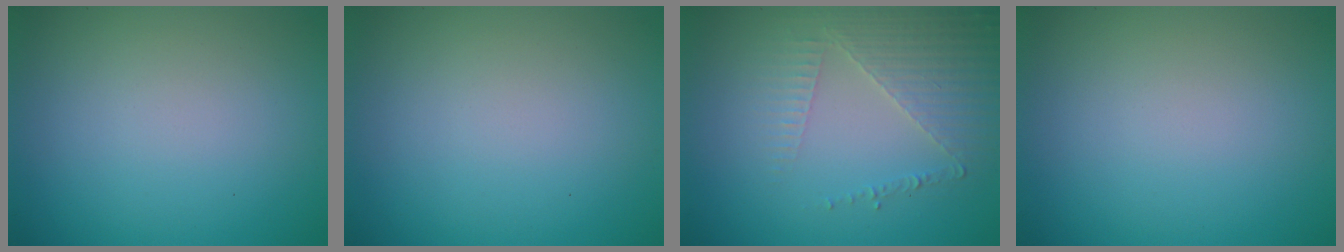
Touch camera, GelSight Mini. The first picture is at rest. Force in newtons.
{"total": 0.0}
{"total": 3.7, "press": 3.1, "slide": 2.0}
{"total": 0.0}